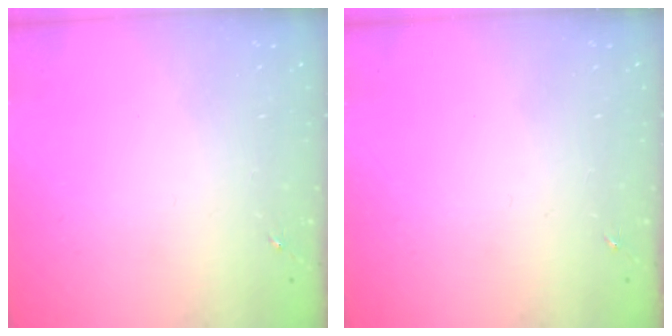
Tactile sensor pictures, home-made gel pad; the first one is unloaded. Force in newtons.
{"total": 0.0}